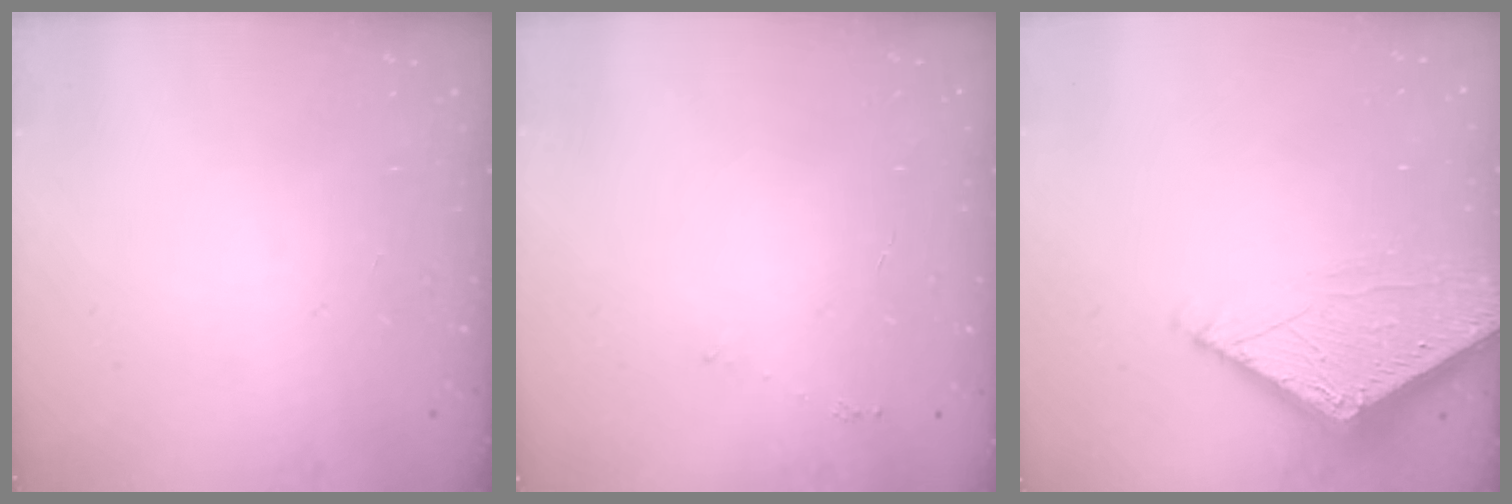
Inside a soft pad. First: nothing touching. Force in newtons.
{"total": 3.4, "press": 3.4, "slide": 0.4}
{"total": 6.2, "press": 6.2, "slide": 0.2}